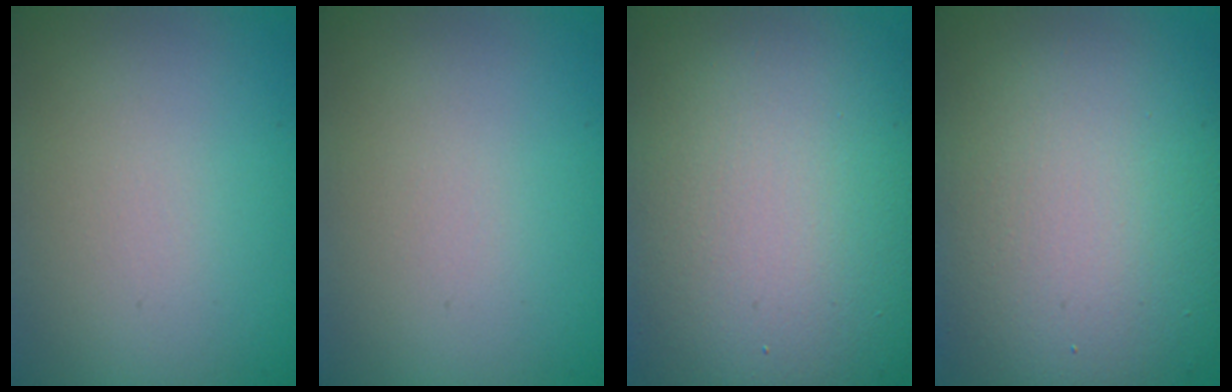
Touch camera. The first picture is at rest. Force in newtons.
{"total": 0.0}
{"total": 16.0, "press": 15.9, "slide": 0.8}
{"total": 12.6, "press": 12.6, "slide": 0.9}